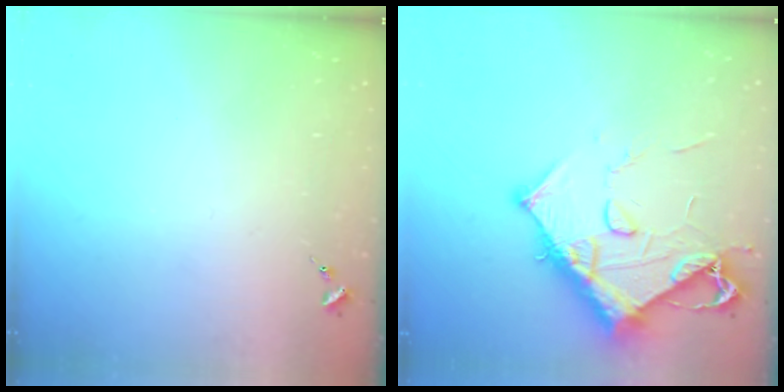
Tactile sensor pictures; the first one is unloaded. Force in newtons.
{"total": 13.1, "press": 13.1, "slide": 1.4}